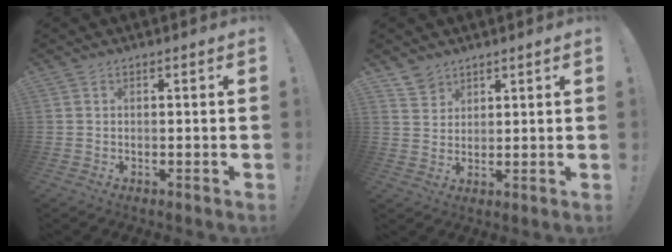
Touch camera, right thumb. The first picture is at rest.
{"total": 5.1, "force": [4.0, 3.0, 0.7], "torque": [-0.005, -0.027, 0.075]}